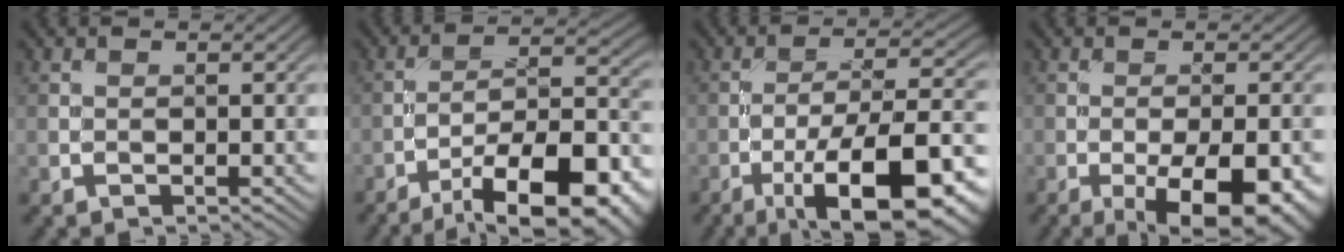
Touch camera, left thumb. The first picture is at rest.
{"total": 17.3, "force": [-11.2, 5.6, 12.0], "torque": [-0.165, -0.010, -0.168]}
{"total": 16.1, "force": [-8.3, 5.1, 12.8], "torque": [-0.196, 0.000, -0.127]}
{"total": 11.2, "force": [-5.1, 4.0, 9.1], "torque": [-0.139, -0.011, -0.059]}